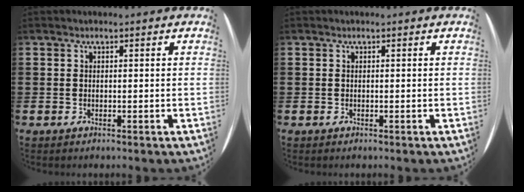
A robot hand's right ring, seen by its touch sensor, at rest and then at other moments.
{"total": 0.0}